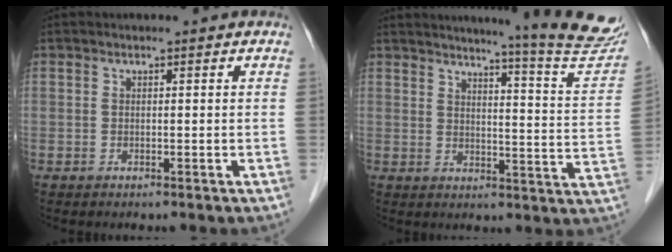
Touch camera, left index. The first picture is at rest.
{"total": 17.6, "force": [16.1, -1.2, 7.1], "torque": [-0.095, -0.102, 0.177]}